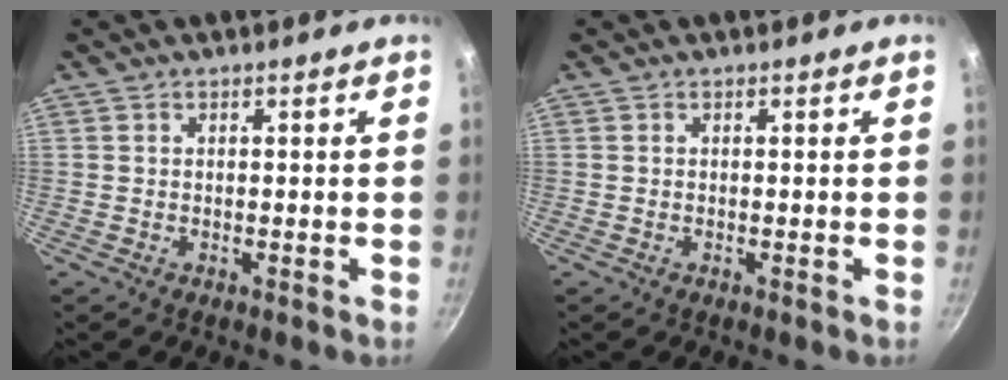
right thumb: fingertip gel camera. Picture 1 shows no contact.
{"total": 0.0}